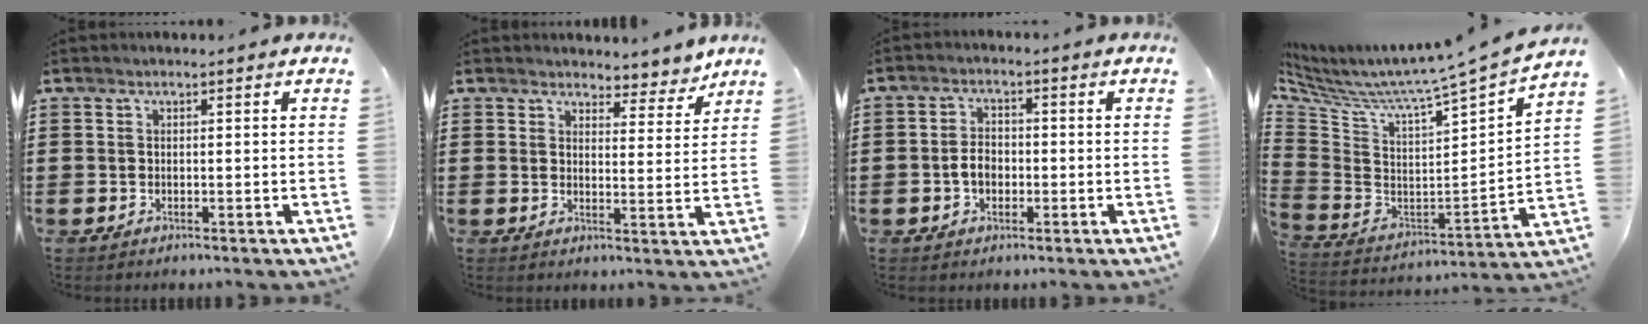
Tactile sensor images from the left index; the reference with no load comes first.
{"total": 4.0, "force": [3.7, 1.0, 0.7], "torque": [-0.023, -0.016, 0.065]}
{"total": 3.4, "force": [-0.8, 2.2, 2.4], "torque": [-0.054, 0.000, -0.018]}
{"total": 5.2, "force": [4.4, -1.0, 2.5], "torque": [-0.074, -0.061, 0.060]}